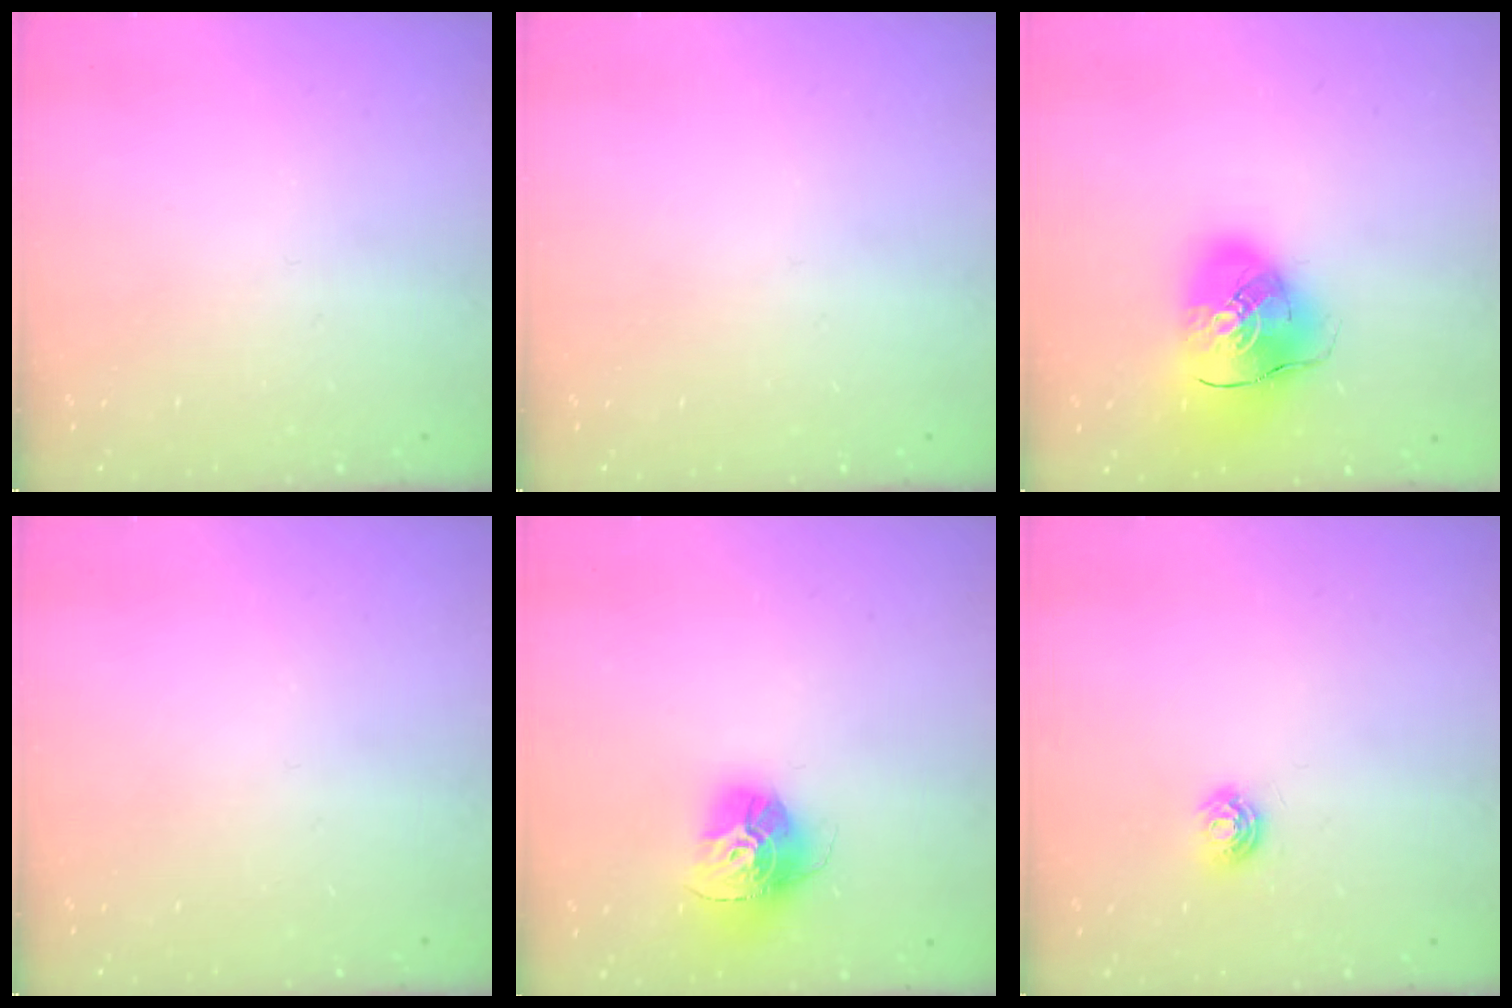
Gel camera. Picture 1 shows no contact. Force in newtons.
{"total": 0.0}
{"total": 13.9, "press": 13.7, "slide": 2.4}
{"total": 0.0}
{"total": 15.0, "press": 14.9, "slide": 1.5}
{"total": 5.0, "press": 5.0, "slide": 0.6}